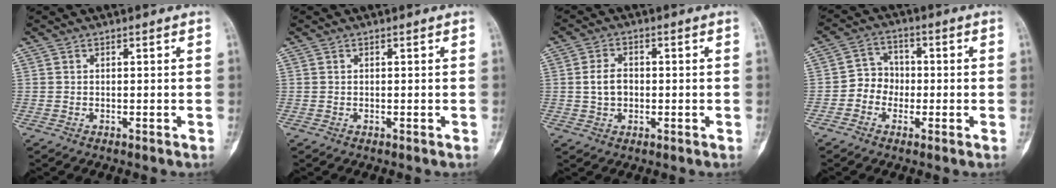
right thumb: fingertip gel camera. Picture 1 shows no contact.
{"total": 0.0}
{"total": 4.5, "force": [-0.1, 3.4, 3.0], "torque": [-0.054, 0.010, -0.002]}
{"total": 5.6, "force": [-1.4, 5.1, 2.0], "torque": [-0.003, 0.019, -0.039]}